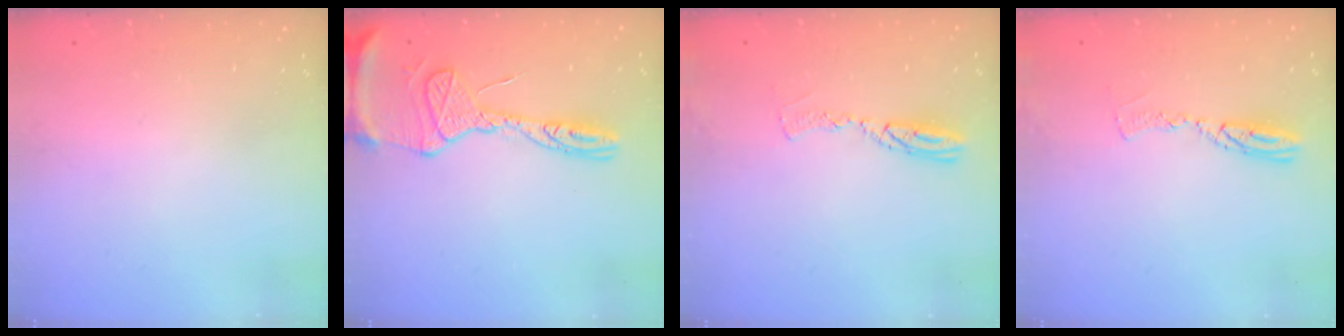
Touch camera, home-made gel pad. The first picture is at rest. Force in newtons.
{"total": 16.0, "press": 15.9, "slide": 1.6}
{"total": 7.2, "press": 7.1, "slide": 0.6}
{"total": 7.2, "press": 7.1, "slide": 0.6}